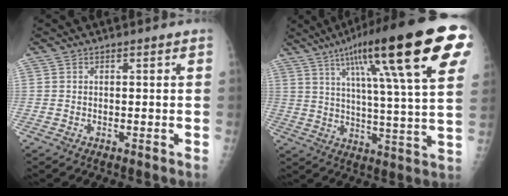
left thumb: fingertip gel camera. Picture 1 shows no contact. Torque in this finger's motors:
{"motor_torque": [1.07, 0.47, 2.09, -0.68, 0.45]}